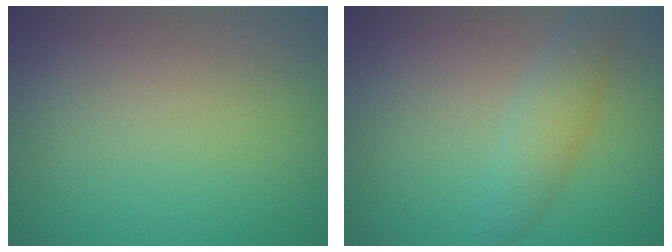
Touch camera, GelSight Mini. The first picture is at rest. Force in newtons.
{"total": 2.7, "press": 2.7, "slide": 0.2}